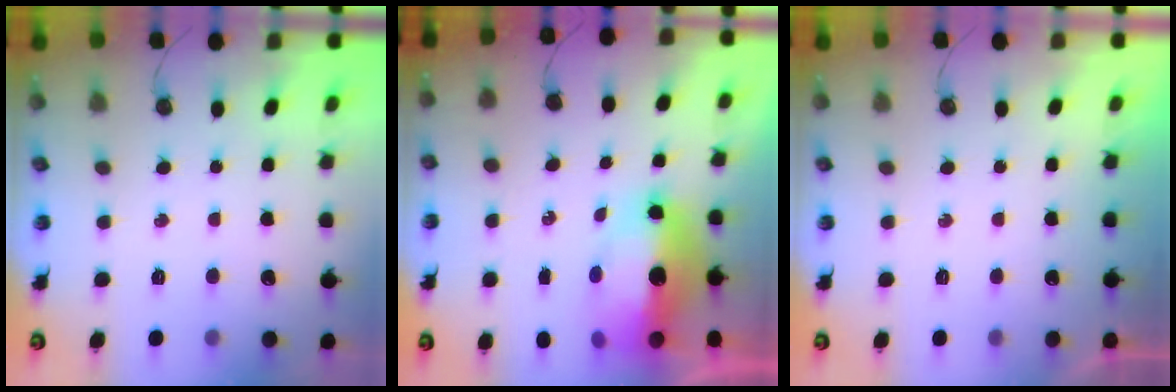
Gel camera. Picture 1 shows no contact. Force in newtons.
{"total": 15.0, "press": 14.9, "slide": 1.6}
{"total": 0.0}